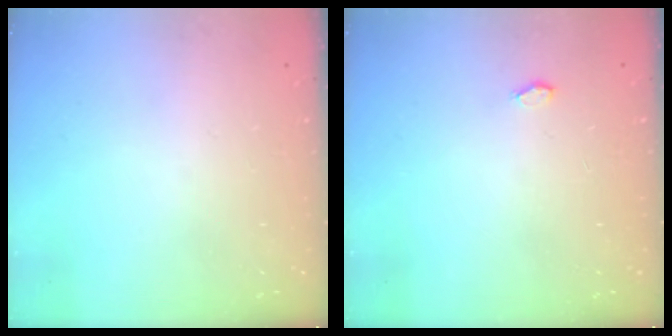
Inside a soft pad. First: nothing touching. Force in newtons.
{"total": 2.4, "press": 2.4, "slide": 0.3}